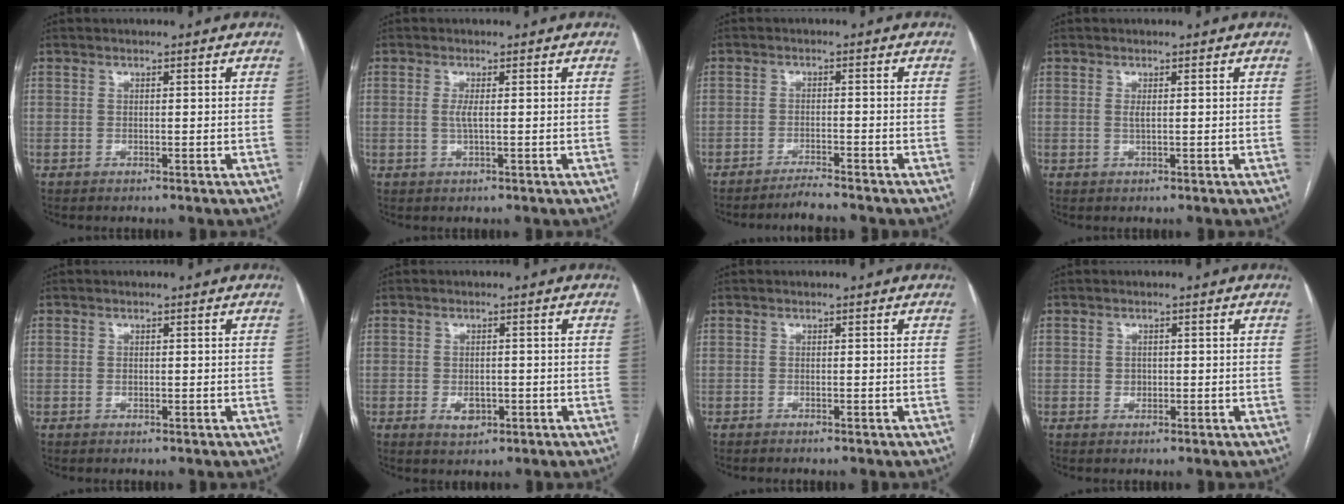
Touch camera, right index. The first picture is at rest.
{"total": 1.6, "force": [0.1, 0.0, 1.6], "torque": [-0.039, -0.001, 0.001]}
{"total": 3.3, "force": [-3.2, -0.7, 0.7], "torque": [-0.014, -0.011, -0.052]}
{"total": 0.7, "force": [0.2, 0.0, 0.7], "torque": [-0.020, -0.002, 0.003]}
{"total": 0.5, "force": [0.0, 0.4, 0.4], "torque": [-0.006, 0.000, 0.000]}
{"total": 3.2, "force": [-1.0, 2.1, 2.1], "torque": [-0.034, 0.000, -0.007]}
{"total": 0.7, "force": [-0.6, 0.0, 0.3], "torque": [-0.005, -0.001, -0.008]}
{"total": 1.2, "force": [0.0, 1.1, 0.6], "torque": [-0.007, 0.001, 0.003]}